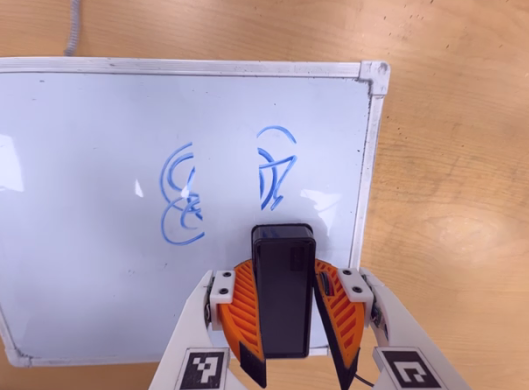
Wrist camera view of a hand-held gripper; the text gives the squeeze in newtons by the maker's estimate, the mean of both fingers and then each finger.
{"total": 7.9, "left": 7.6, "right": 8.3}